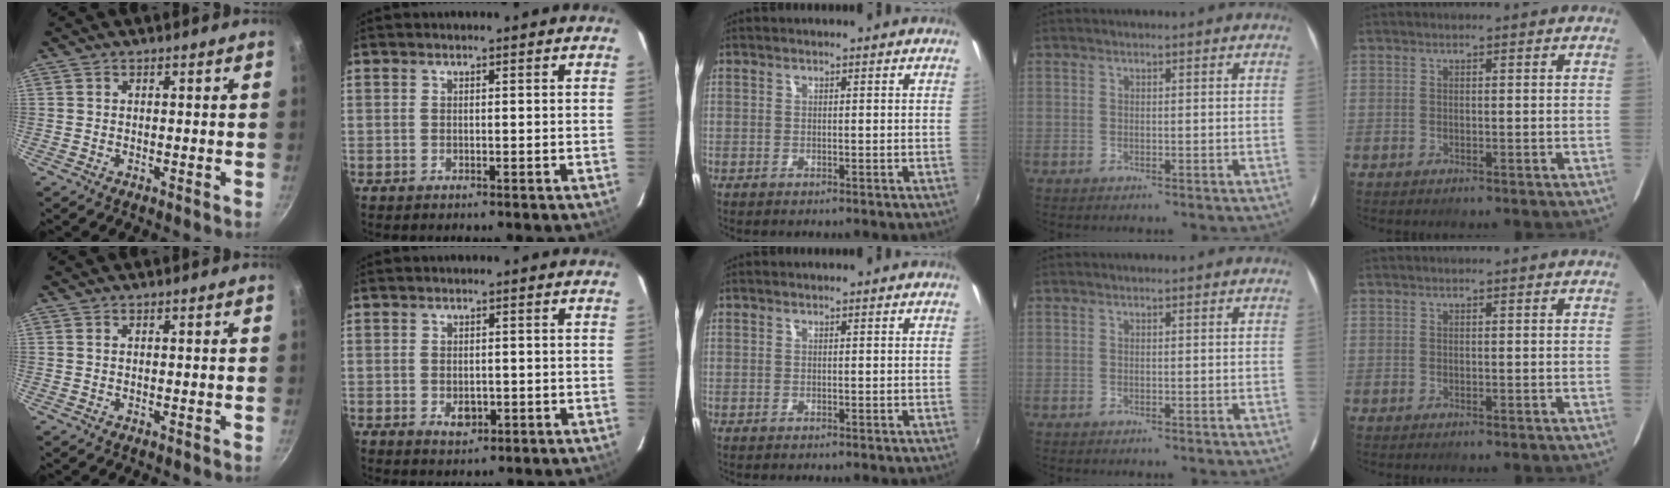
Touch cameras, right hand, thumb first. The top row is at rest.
{"index": {"total": 3.3, "force": [-0.9, 2.4, 2.2], "torque": [-0.037, -0.004, -0.009]}}